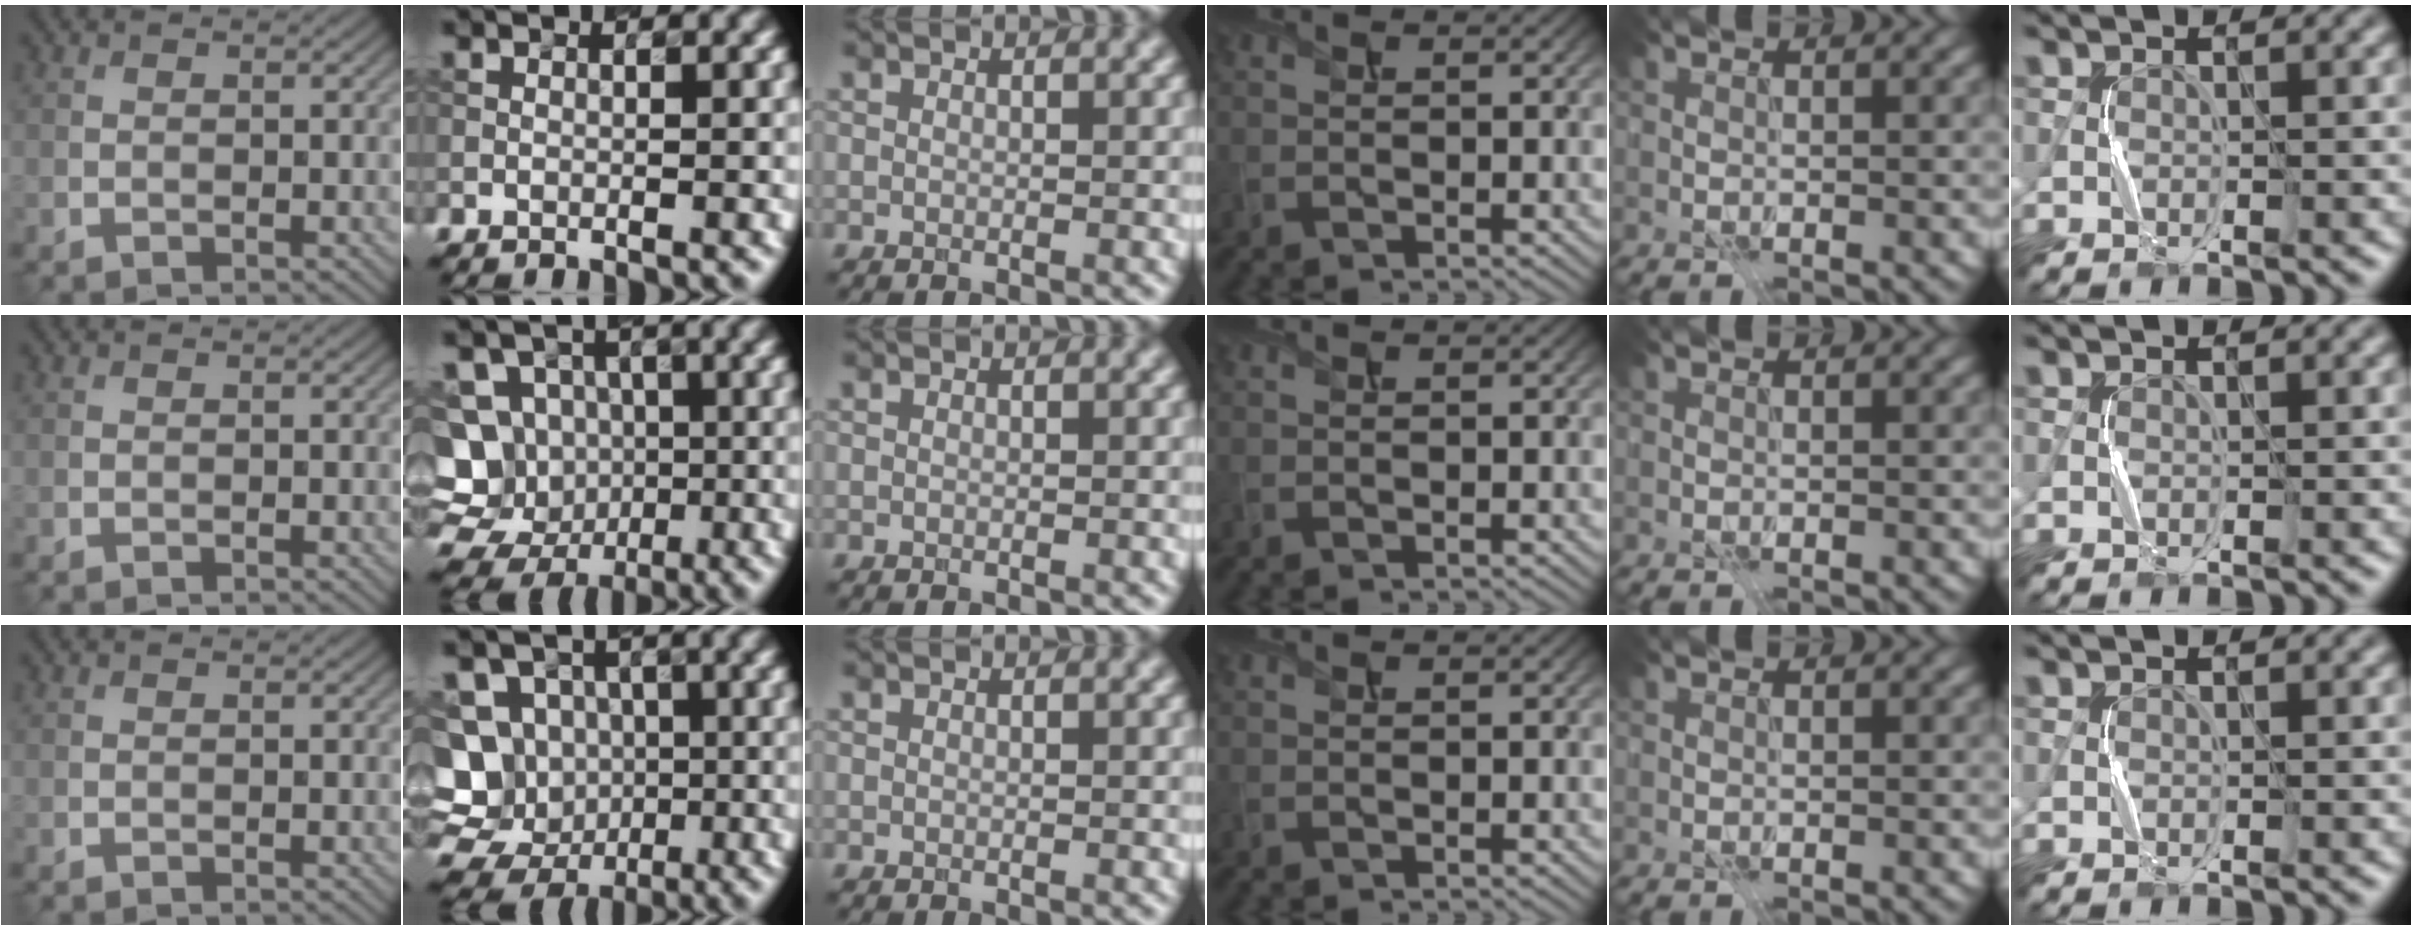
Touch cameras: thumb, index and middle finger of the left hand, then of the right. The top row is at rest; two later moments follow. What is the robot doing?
{"motion": "press", "object": "toy piano key"}